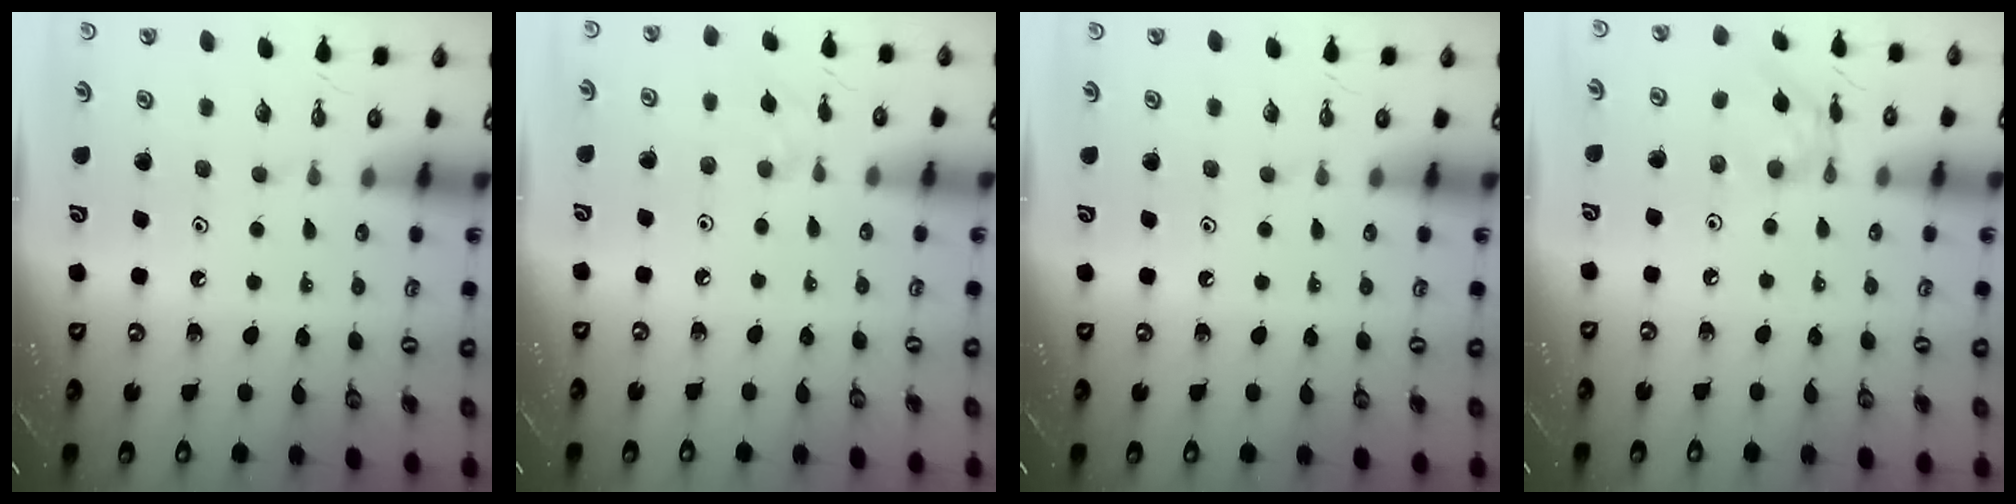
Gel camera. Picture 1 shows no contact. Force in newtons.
{"total": 2.4, "press": 2.4, "slide": 0.4}
{"total": 0.0}
{"total": 6.8, "press": 6.8, "slide": 0.3}